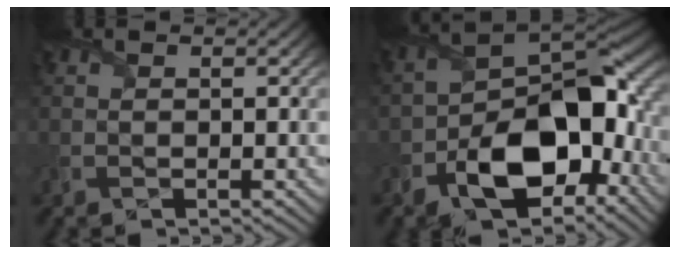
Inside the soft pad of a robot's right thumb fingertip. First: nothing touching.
{"total": 13.7, "force": [-5.1, 7.5, 10.3], "torque": [-0.172, -0.023, -0.093]}